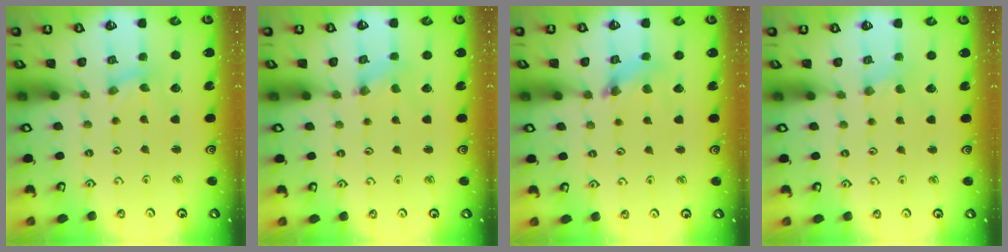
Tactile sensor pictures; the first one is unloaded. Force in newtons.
{"total": 0.0}
{"total": 5.4, "press": 5.4, "slide": 0.4}
{"total": 0.0}